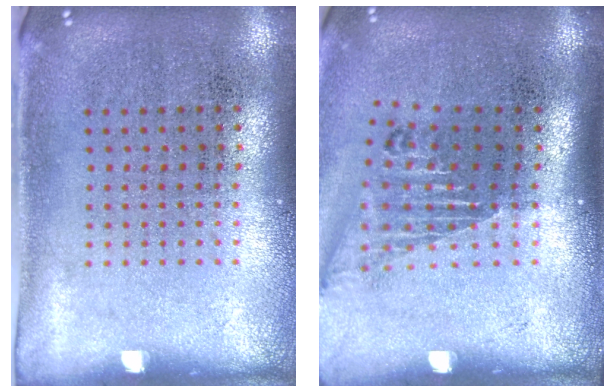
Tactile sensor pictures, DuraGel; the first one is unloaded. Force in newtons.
{"total": 1.6, "press": 1.3, "slide": 0.9}